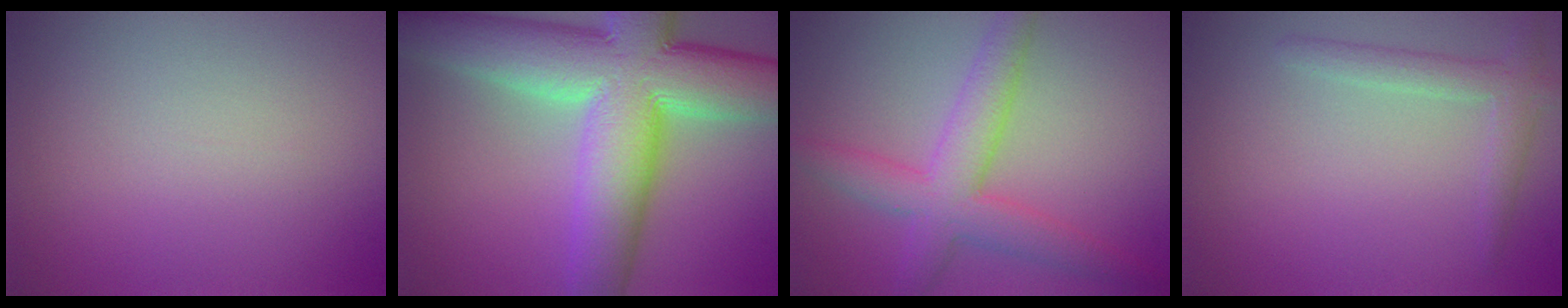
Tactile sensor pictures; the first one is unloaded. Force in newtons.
{"total": 13.7, "press": 13.7, "slide": 0.8}
{"total": 5.1, "press": 5.1, "slide": 0.1}
{"total": 2.2, "press": 2.2, "slide": 0.1}